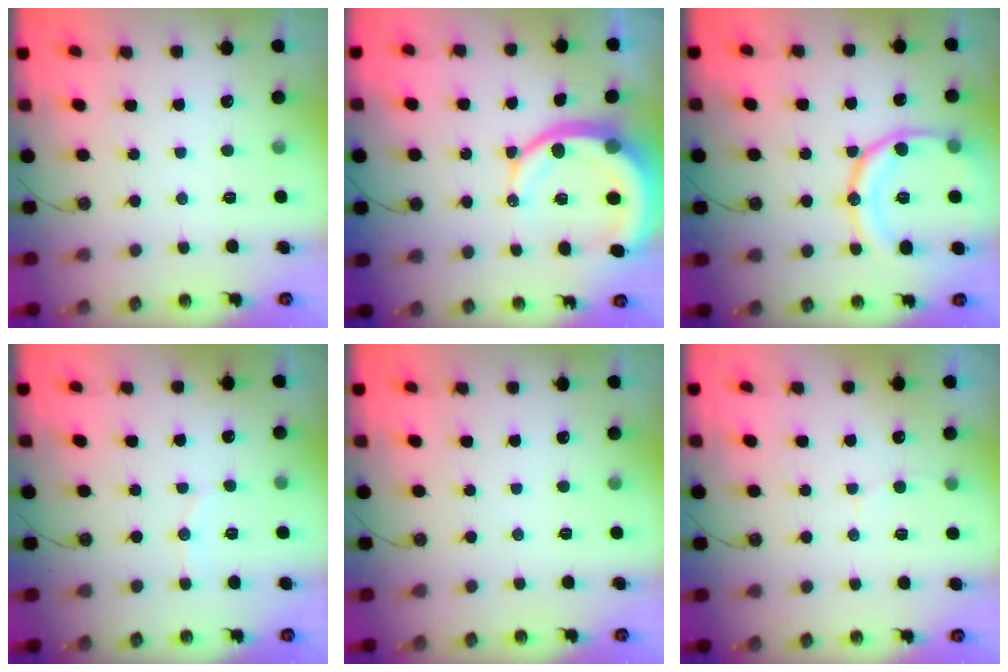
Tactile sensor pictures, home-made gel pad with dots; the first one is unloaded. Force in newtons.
{"total": 12.6, "press": 12.5, "slide": 1.6}
{"total": 17.2, "press": 17.1, "slide": 2.0}
{"total": 5.3, "press": 5.2, "slide": 1.0}
{"total": 0.0}
{"total": 4.6, "press": 4.6, "slide": 0.4}